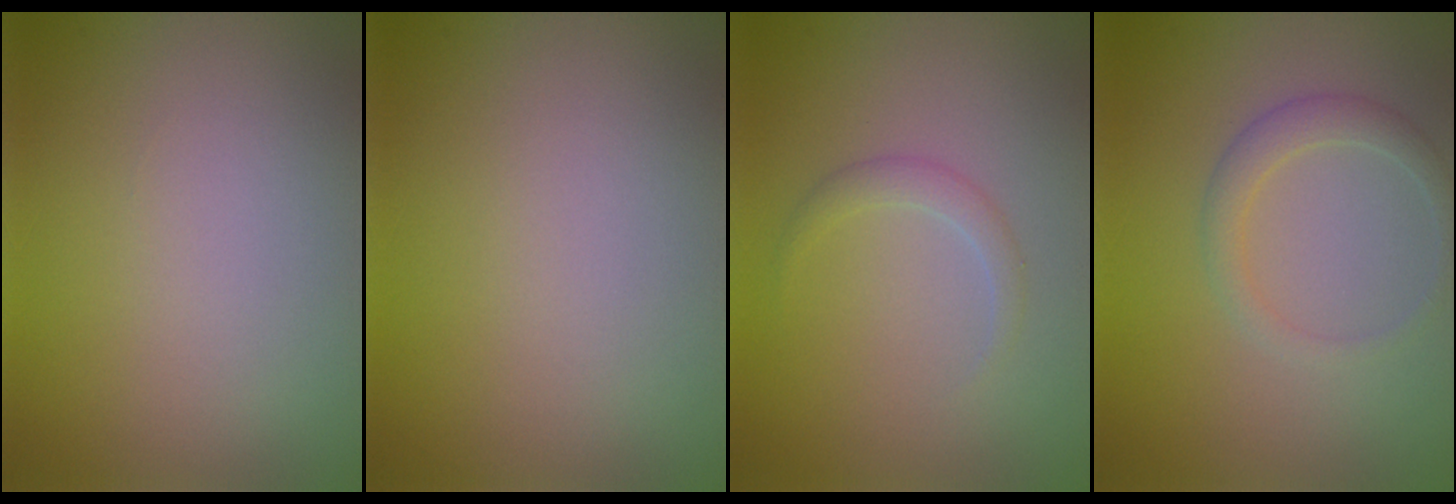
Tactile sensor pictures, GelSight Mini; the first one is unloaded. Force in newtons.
{"total": 0.0}
{"total": 1.2, "press": 1.2, "slide": 0.0}
{"total": 2.0, "press": 2.0, "slide": 0.1}